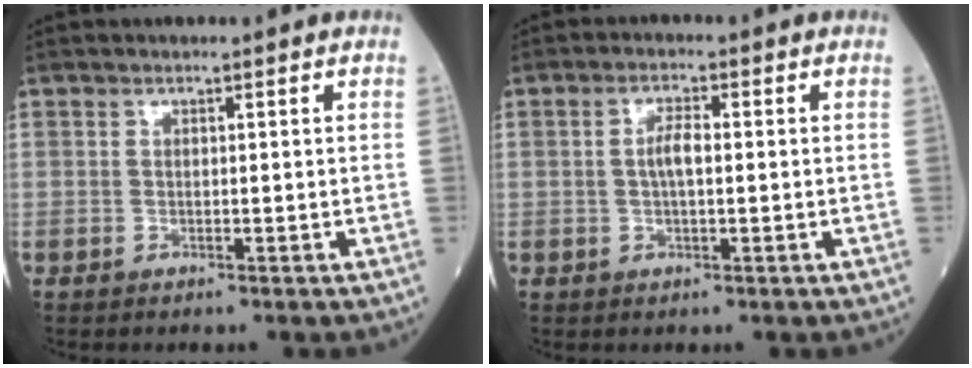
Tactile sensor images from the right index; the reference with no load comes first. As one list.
[{"total": 3.0, "force": [0.1, 0.8, 2.9], "torque": [-0.057, 0.007, 0.002]}]